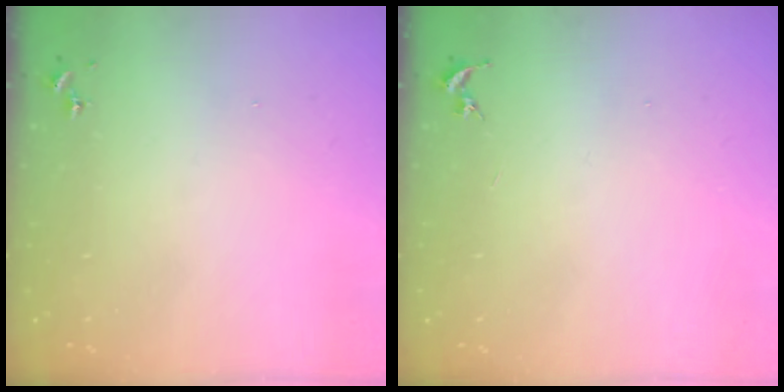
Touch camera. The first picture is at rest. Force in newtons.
{"total": 0.0}